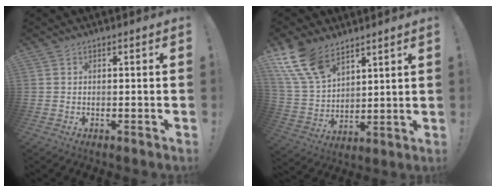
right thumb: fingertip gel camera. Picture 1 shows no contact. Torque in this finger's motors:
{"motor_torque": [-0.57, 0.77, 0.15, 0.83, 0.14]}